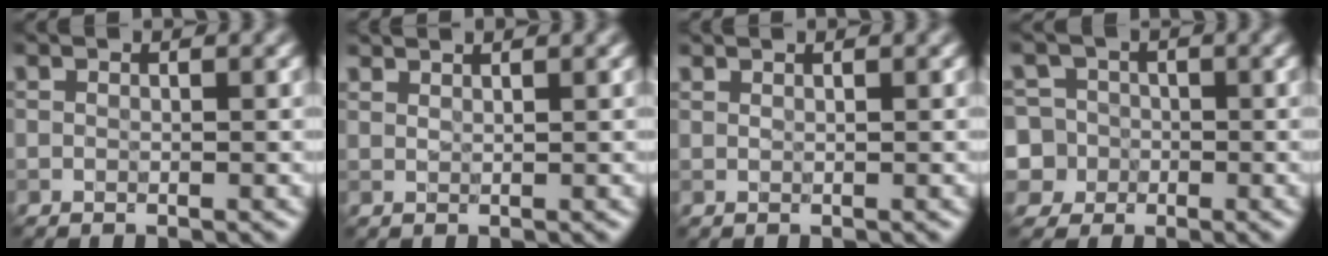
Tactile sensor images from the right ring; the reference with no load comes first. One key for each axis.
{"total": 1.3, "fx": 1.2, "fy": 0.1, "fz": 0.2, "tx": -0.003, "ty": -0.003, "tz": 0.018}
{"total": 0.6, "fx": 0.6, "fy": 0.1, "fz": 0.0, "tx": 0.000, "ty": -0.003, "tz": 0.012}
{"total": 7.2, "fx": -1.2, "fy": 6.8, "fz": 2.0, "tx": -0.039, "ty": 0.024, "tz": -0.059}